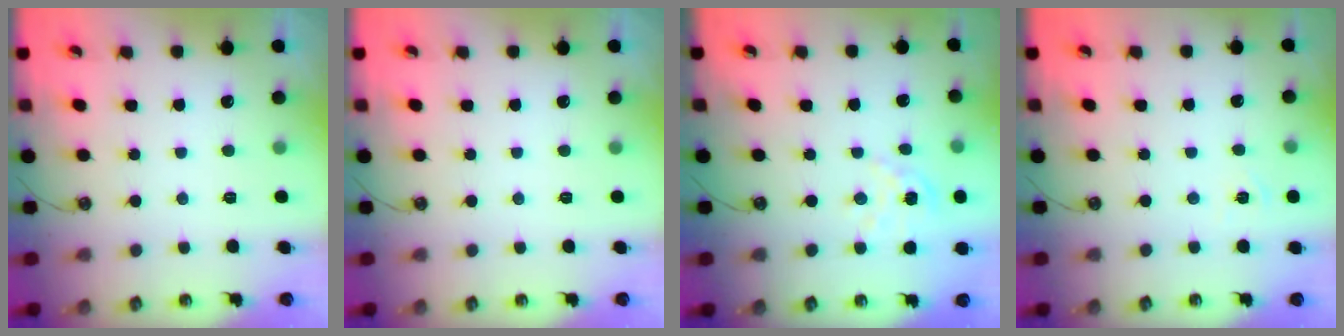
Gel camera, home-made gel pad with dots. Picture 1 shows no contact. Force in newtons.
{"total": 0.0}
{"total": 2.5, "press": 2.5, "slide": 0.2}
{"total": 3.6, "press": 3.6, "slide": 0.5}